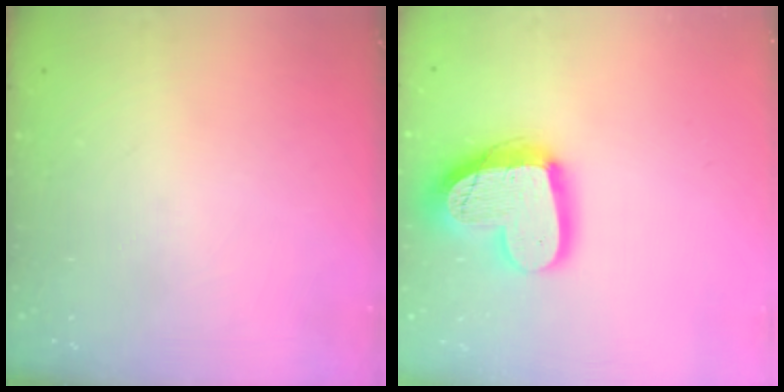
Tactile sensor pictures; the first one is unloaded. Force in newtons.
{"total": 18.8, "press": 18.7, "slide": 1.9}